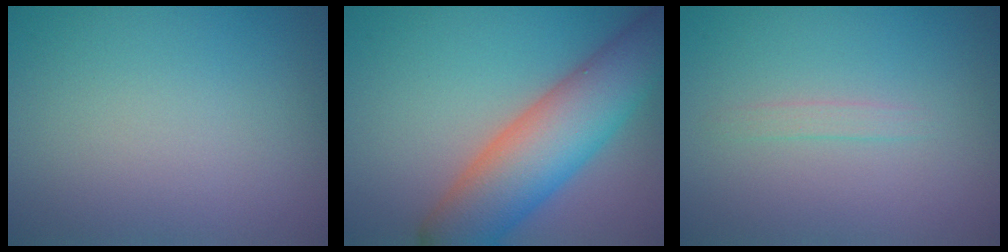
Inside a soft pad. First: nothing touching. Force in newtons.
{"total": 9.4, "press": 9.4, "slide": 0.2}
{"total": 0.9, "press": 0.8, "slide": 0.1}